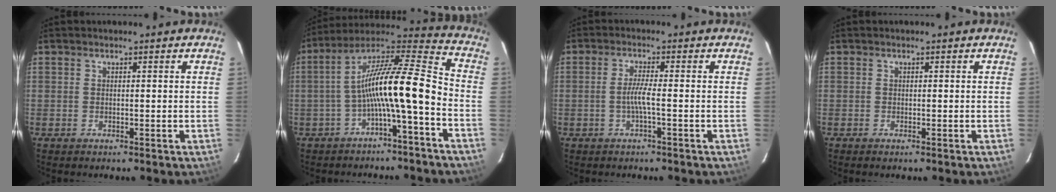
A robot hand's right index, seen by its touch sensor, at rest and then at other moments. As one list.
[{"total": 15.0, "force": [-4.9, 1.7, 14.0], "torque": [-0.257, 0.018, -0.092]}, {"total": 3.0, "force": [-1.0, -0.5, 2.7], "torque": [-0.056, -0.002, -0.019]}, {"total": 0.0}]